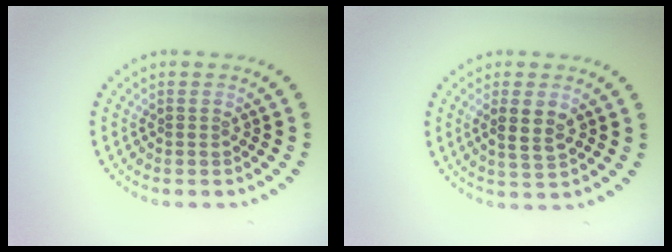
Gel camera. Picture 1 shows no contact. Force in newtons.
{"total": 2.6, "press": 2.6, "slide": 0.4}